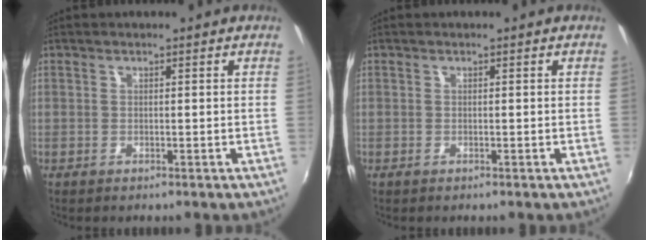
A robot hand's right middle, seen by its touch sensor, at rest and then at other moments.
{"total": 0.0}